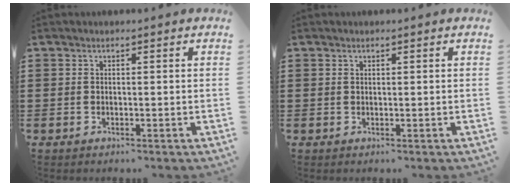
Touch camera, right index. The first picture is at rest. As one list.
[{"total": 0.0}]